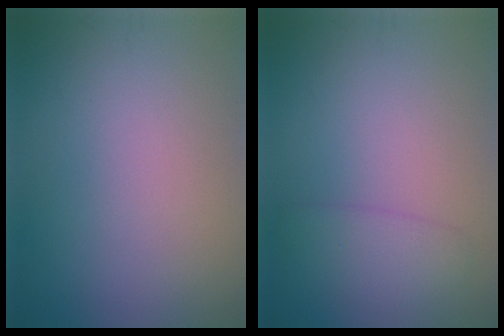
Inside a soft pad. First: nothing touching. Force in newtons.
{"total": 2.7, "press": 2.7, "slide": 0.2}